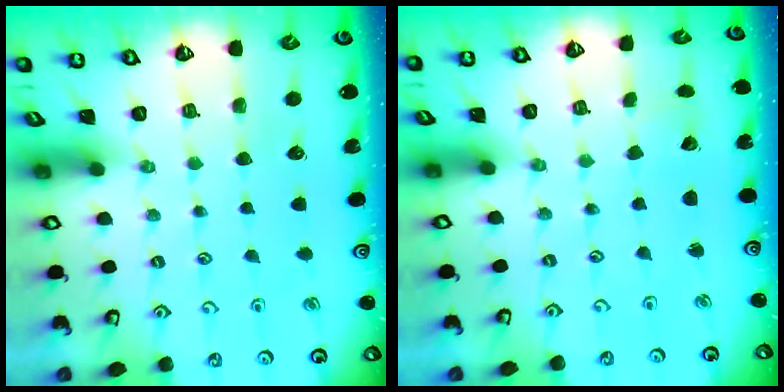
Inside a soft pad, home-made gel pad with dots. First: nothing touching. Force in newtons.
{"total": 1.8, "press": 1.8, "slide": 0.0}